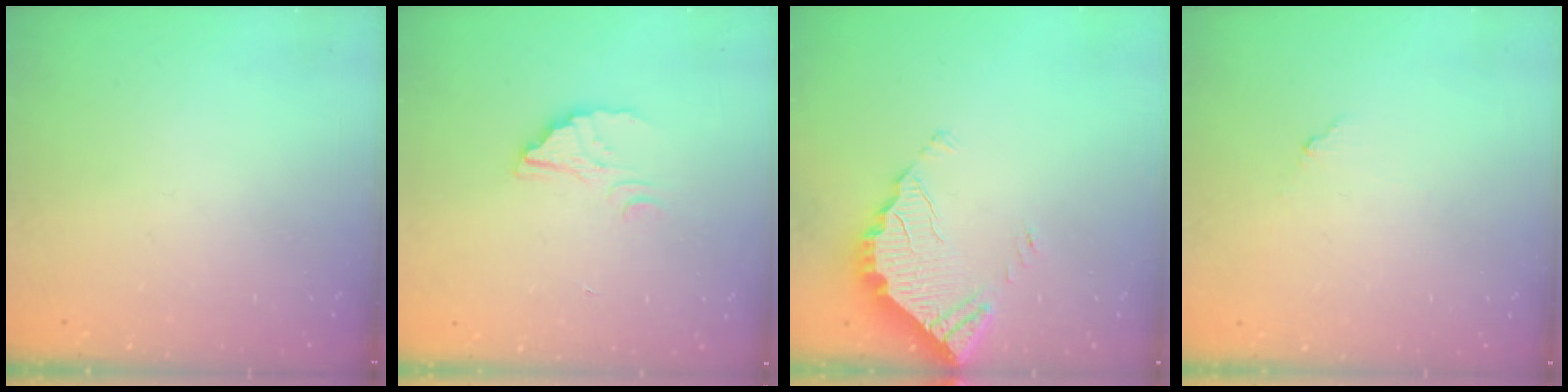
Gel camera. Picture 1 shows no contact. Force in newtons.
{"total": 2.1, "press": 2.1, "slide": 0.2}
{"total": 3.5, "press": 3.5, "slide": 0.2}
{"total": 5.4, "press": 5.4, "slide": 0.2}